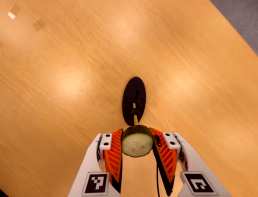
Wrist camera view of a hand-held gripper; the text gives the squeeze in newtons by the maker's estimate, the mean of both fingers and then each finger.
{"total": 11.7, "left": 11.9, "right": 11.6}